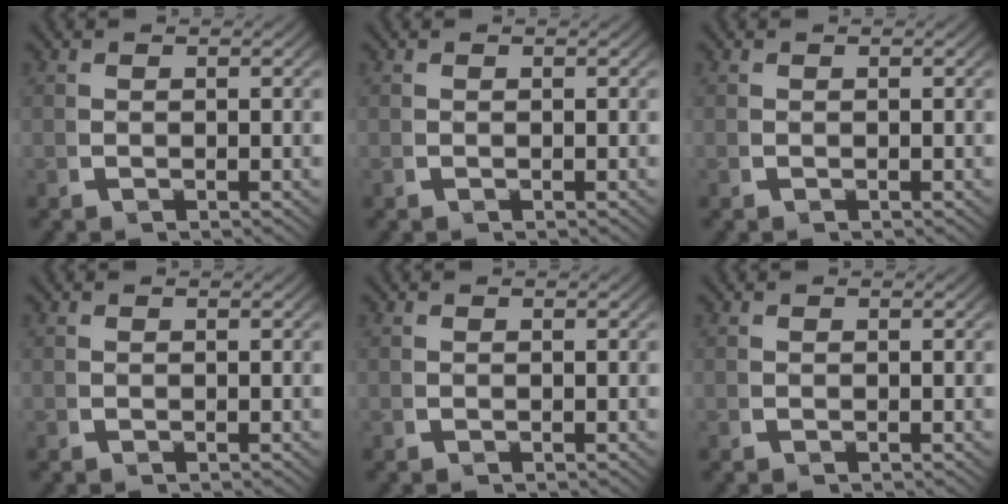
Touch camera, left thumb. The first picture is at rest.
{"total": 0.0}
{"total": 0.0}
{"total": 0.0}
{"total": 0.0}
{"total": 0.0}